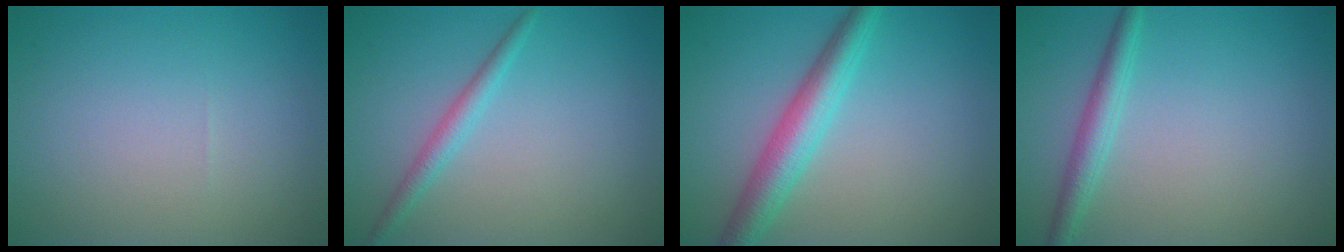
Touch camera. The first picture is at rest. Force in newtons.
{"total": 1.8, "press": 1.8, "slide": 0.0}
{"total": 4.4, "press": 4.4, "slide": 0.1}
{"total": 2.4, "press": 2.4, "slide": 0.1}